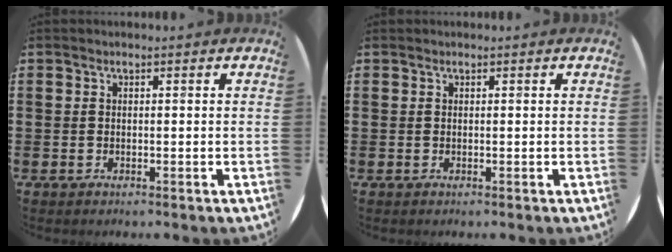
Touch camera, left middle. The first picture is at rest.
{"total": 0.0}